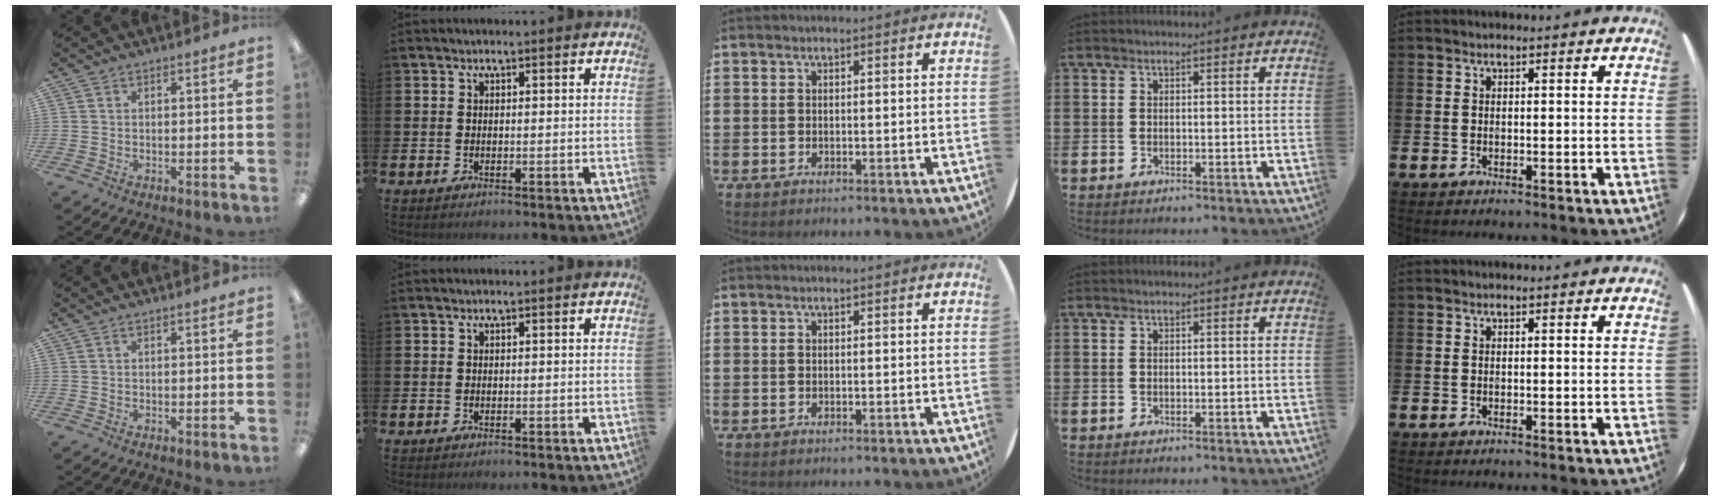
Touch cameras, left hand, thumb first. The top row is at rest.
{}